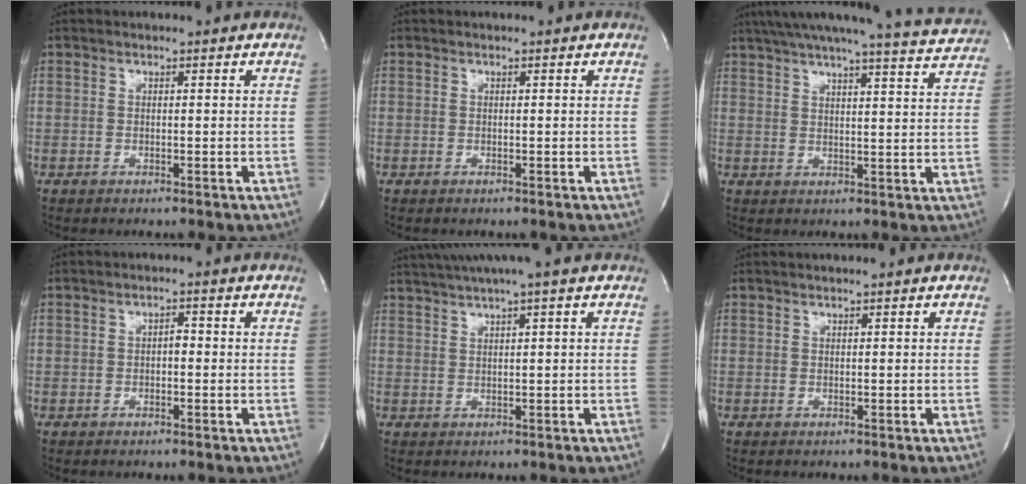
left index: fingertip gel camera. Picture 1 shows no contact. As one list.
[{"total": 0.0}, {"total": 19.7, "force": [18.2, 0.8, 7.3], "torque": [-0.114, -0.025, 0.222]}, {"total": 1.4, "force": [-0.2, 0.6, 1.2], "torque": [-0.016, 0.005, -0.005]}, {"total": 6.6, "force": [5.0, -1.2, 4.2], "torque": [-0.073, 0.028, 0.081]}, {"total": 1.1, "force": [0.9, -0.2, 0.5], "torque": [-0.010, 0.009, 0.021]}]